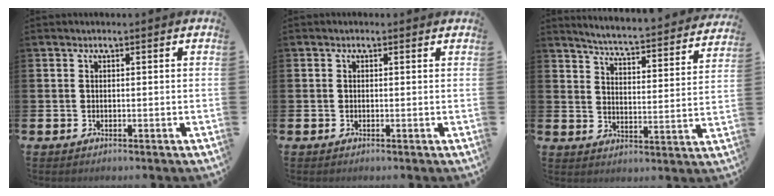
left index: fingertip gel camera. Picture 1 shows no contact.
{"total": 0.0}
{"total": 5.0, "force": [4.8, -0.3, 1.0], "torque": [-0.044, -0.045, 0.078]}